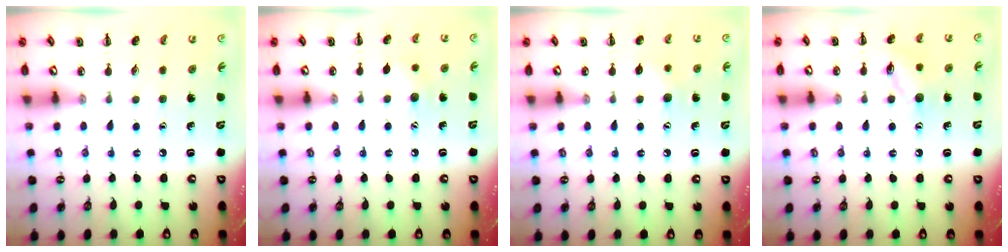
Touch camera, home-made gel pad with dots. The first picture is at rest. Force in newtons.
{"total": 6.6, "press": 6.5, "slide": 1.1}
{"total": 5.9, "press": 5.7, "slide": 1.4}
{"total": 10.3, "press": 10.3, "slide": 0.6}